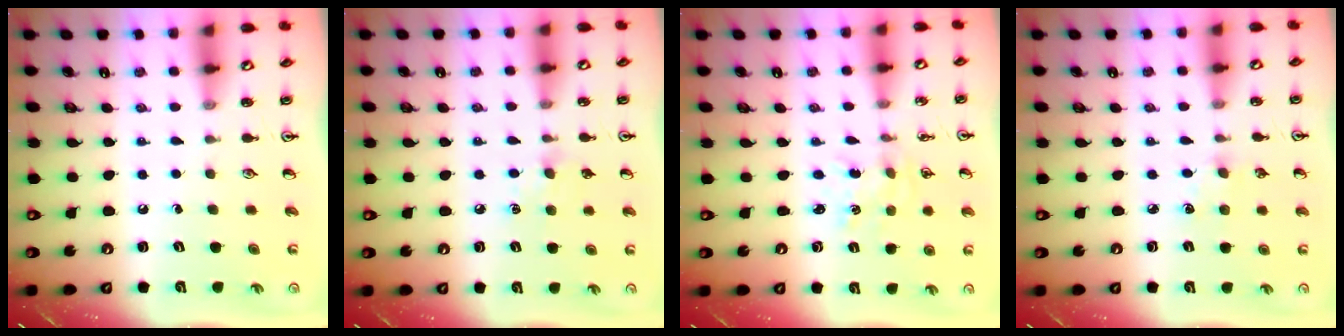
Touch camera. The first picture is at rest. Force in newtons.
{"total": 6.3, "press": 6.2, "slide": 0.8}
{"total": 1.2, "press": 1.2, "slide": 0.3}
{"total": 4.7, "press": 4.7, "slide": 0.6}